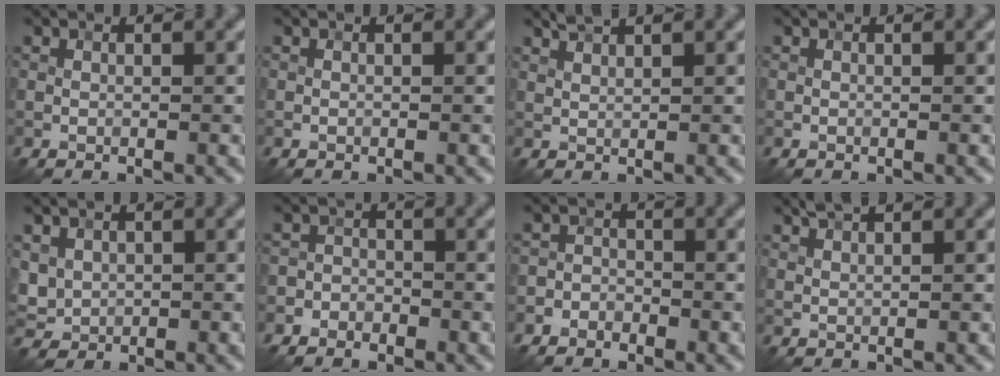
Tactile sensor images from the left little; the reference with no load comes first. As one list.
[{"total": 0.0}, {"total": 1.5, "force": [1.3, 0.0, 0.7], "torque": [-0.021, 0.002, 0.027]}, {"total": 0.0}, {"total": 2.4, "force": [0.7, 2.0, 1.1], "torque": [-0.030, -0.001, 0.018]}, {"total": 2.6, "force": [-1.8, 1.8, 0.4], "torque": [0.018, 0.004, -0.039]}, {"total": 2.0, "force": [-1.4, 1.4, 0.3], "torque": [0.011, 0.008, -0.034]}, {"total": 1.4, "force": [1.2, 0.0, 0.8], "torque": [-0.022, 0.002, 0.023]}]